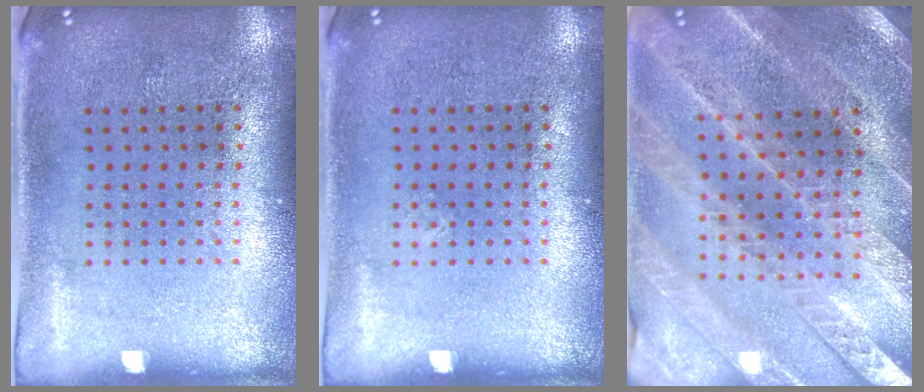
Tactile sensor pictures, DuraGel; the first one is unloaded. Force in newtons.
{"total": 0.0}
{"total": 2.5, "press": 2.5, "slide": 0.3}